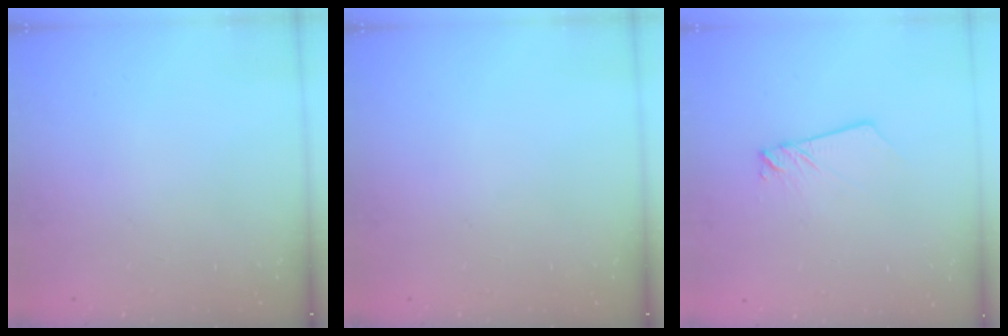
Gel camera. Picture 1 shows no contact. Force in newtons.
{"total": 0.0}
{"total": 2.7, "press": 2.7, "slide": 0.2}